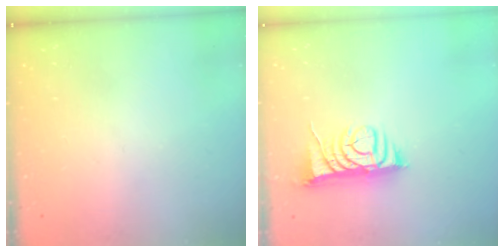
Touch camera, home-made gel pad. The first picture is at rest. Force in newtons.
{"total": 8.3, "press": 8.2, "slide": 0.8}